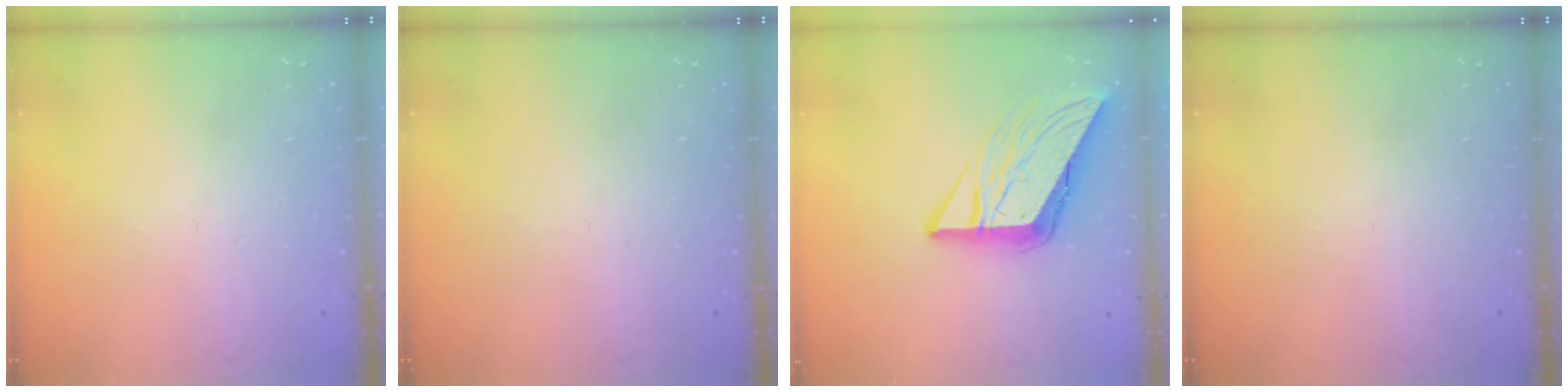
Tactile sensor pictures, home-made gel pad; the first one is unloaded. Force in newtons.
{"total": 0.0}
{"total": 10.9, "press": 10.8, "slide": 1.1}
{"total": 0.0}